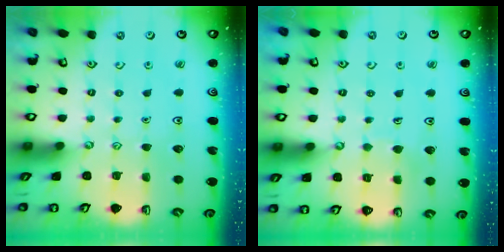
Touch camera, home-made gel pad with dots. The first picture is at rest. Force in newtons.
{"total": 3.7, "press": 3.7, "slide": 0.2}